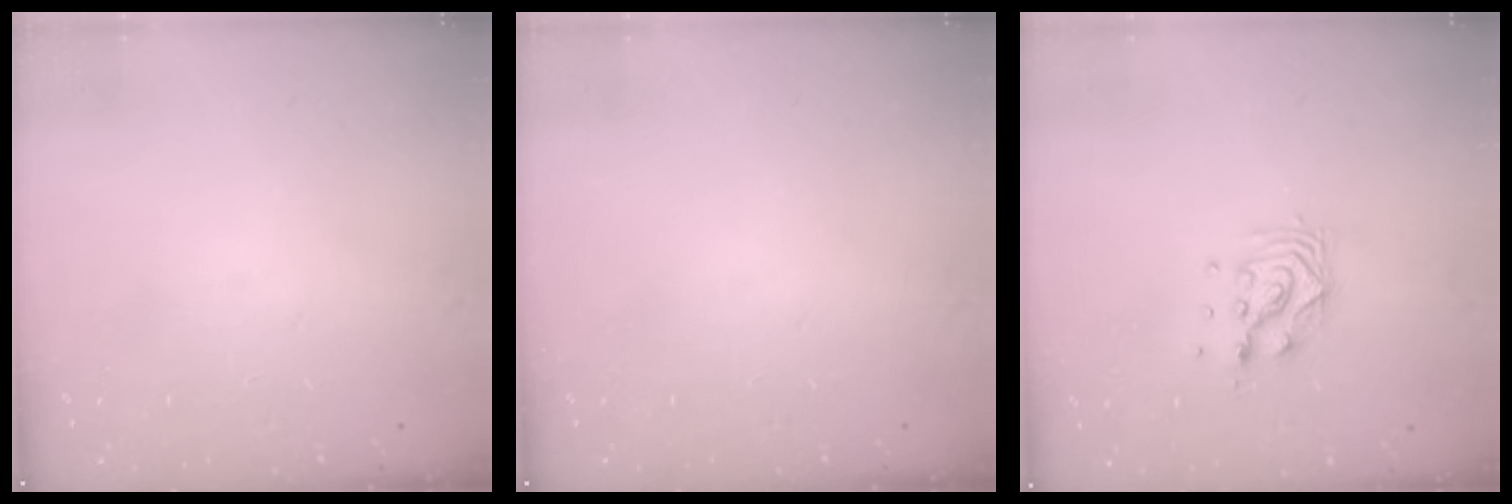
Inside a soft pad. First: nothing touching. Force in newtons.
{"total": 0.0}
{"total": 9.2, "press": 9.2, "slide": 0.7}